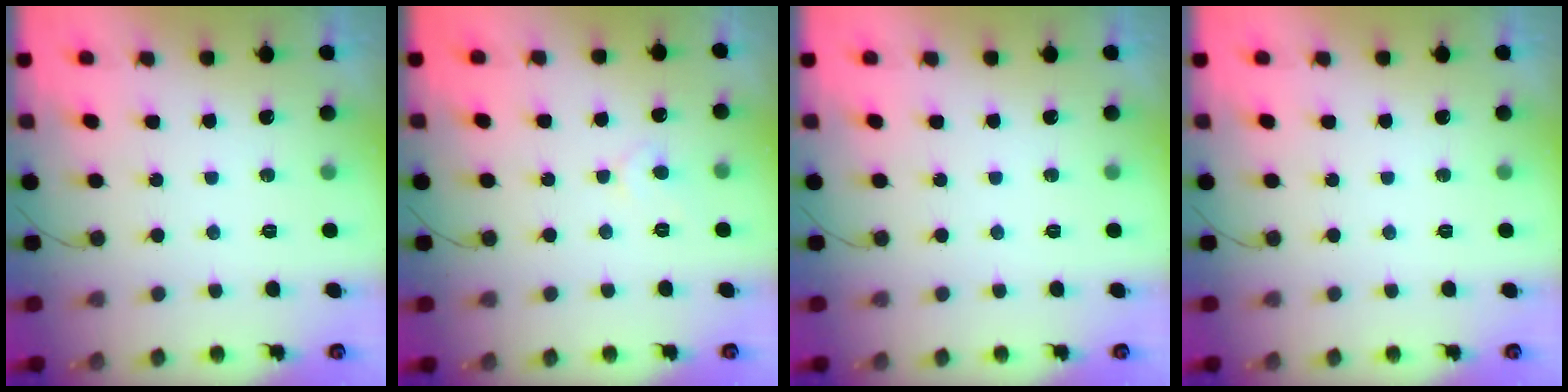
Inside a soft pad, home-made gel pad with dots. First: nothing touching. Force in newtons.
{"total": 4.1, "press": 4.1, "slide": 0.6}
{"total": 0.0}
{"total": 0.0}